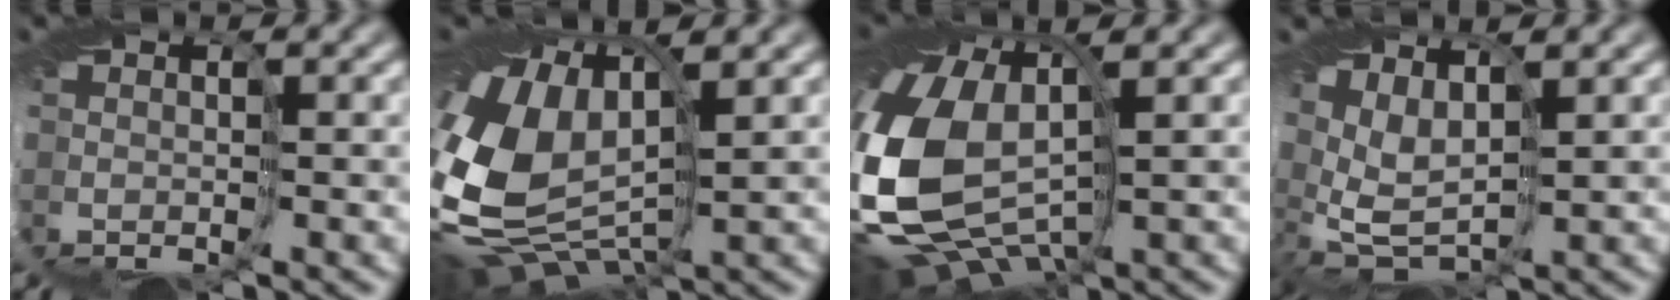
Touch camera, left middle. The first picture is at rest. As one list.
[{"total": 9.9, "force": [0.4, 6.7, 7.3], "torque": [-0.216, 0.000, 0.001]}, {"total": 12.0, "force": [-1.1, 7.6, 9.2], "torque": [-0.250, -0.005, -0.022]}, {"total": 3.7, "force": [1.9, 2.3, 2.2], "torque": [-0.071, 0.003, 0.048]}]